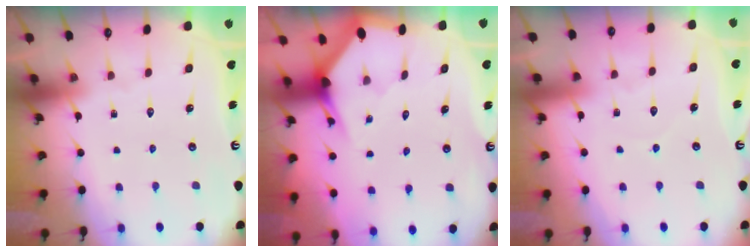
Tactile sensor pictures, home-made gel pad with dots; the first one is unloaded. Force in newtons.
{"total": 3.0, "press": 3.0, "slide": 0.2}
{"total": 3.7, "press": 3.7, "slide": 0.3}